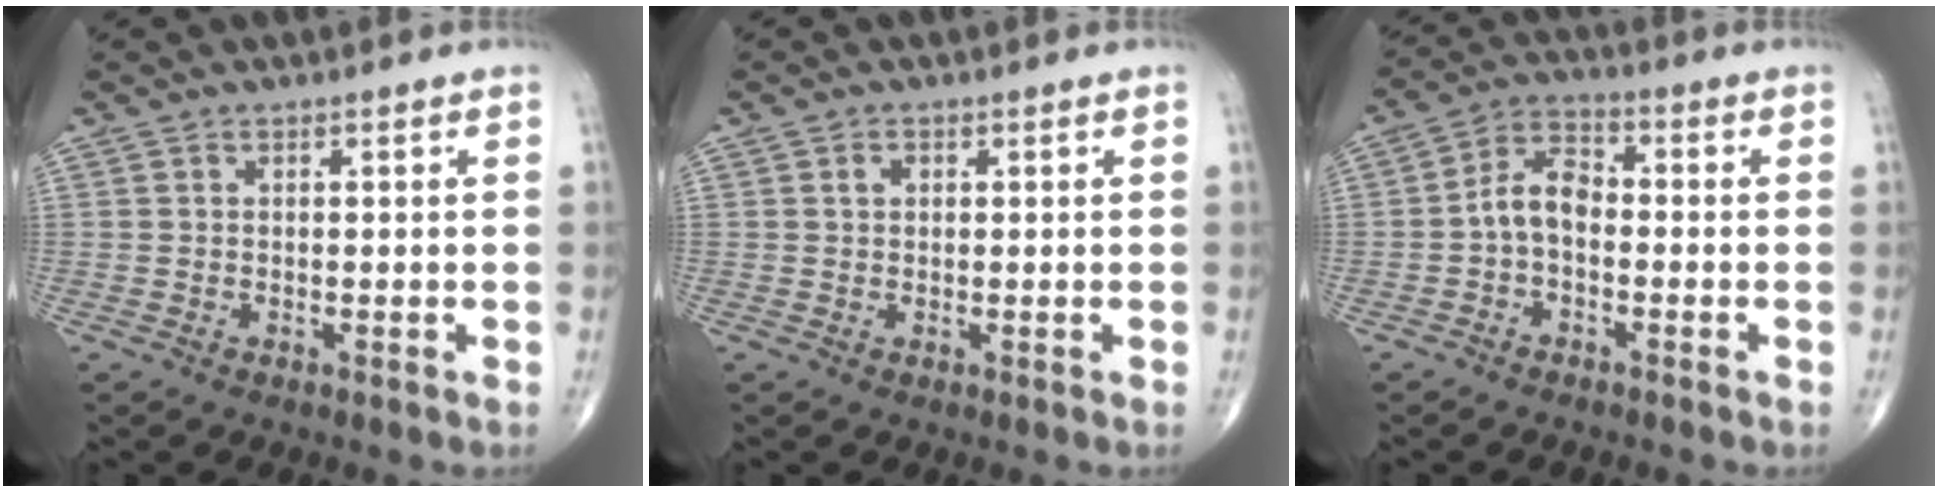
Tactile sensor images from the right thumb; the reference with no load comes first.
{"total": 1.3, "force": [0.4, 1.0, 0.7], "torque": [-0.009, 0.003, 0.006]}
{"total": 6.4, "force": [-1.2, 3.9, 4.9], "torque": [-0.082, 0.028, -0.036]}